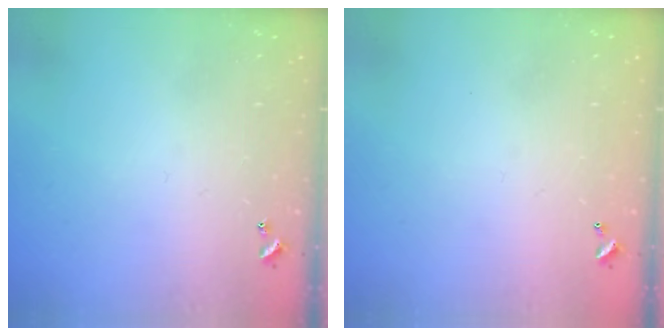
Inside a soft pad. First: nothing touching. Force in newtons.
{"total": 2.9, "press": 2.9, "slide": 0.1}